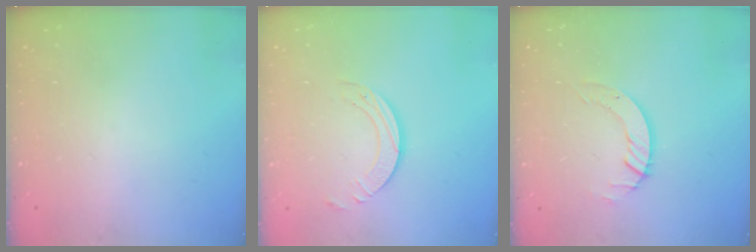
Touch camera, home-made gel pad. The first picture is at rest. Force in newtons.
{"total": 4.3, "press": 4.3, "slide": 0.1}
{"total": 4.5, "press": 4.5, "slide": 0.4}